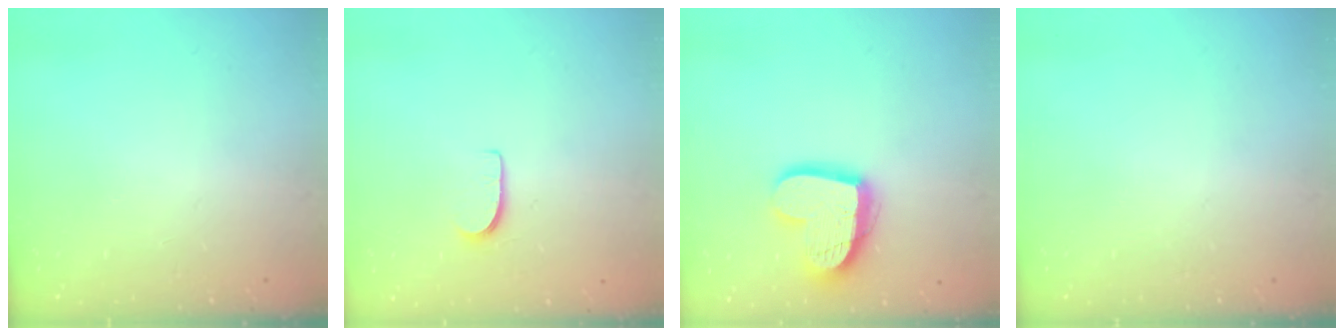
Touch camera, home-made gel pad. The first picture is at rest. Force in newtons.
{"total": 5.1, "press": 5.1, "slide": 0.5}
{"total": 15.9, "press": 15.9, "slide": 1.2}
{"total": 0.0}